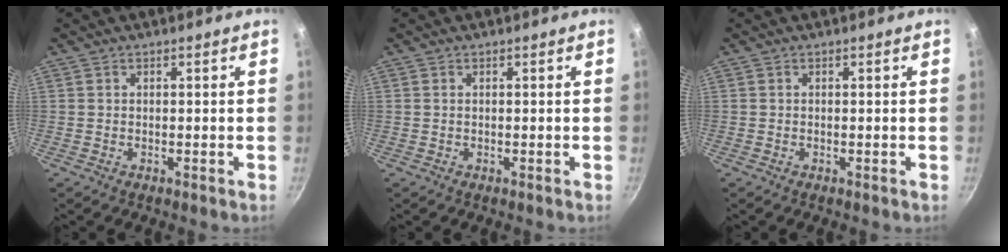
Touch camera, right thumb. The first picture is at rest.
{"total": 0.0}
{"total": 0.0}